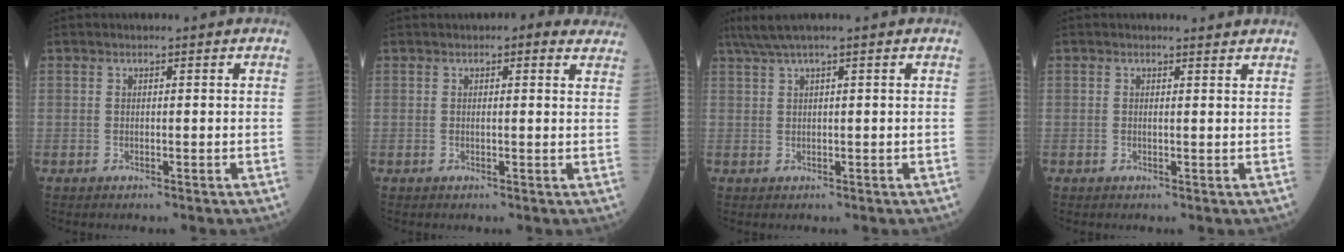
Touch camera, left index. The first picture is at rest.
{"total": 4.7, "force": [3.8, 1.4, 2.3], "torque": [-0.022, 0.016, 0.038]}
{"total": 4.2, "force": [3.3, -0.5, 2.5], "torque": [-0.053, 0.027, 0.069]}
{"total": 1.9, "force": [1.9, 0.1, 0.3], "torque": [-0.012, -0.002, 0.020]}